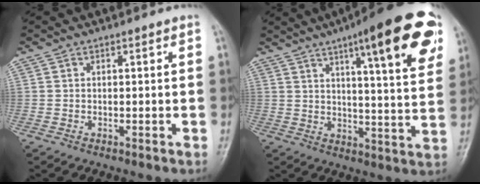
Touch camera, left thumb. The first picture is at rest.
{"total": 20.8, "force": [10.5, 4.4, 17.3], "torque": [-0.211, -0.024, 0.142]}